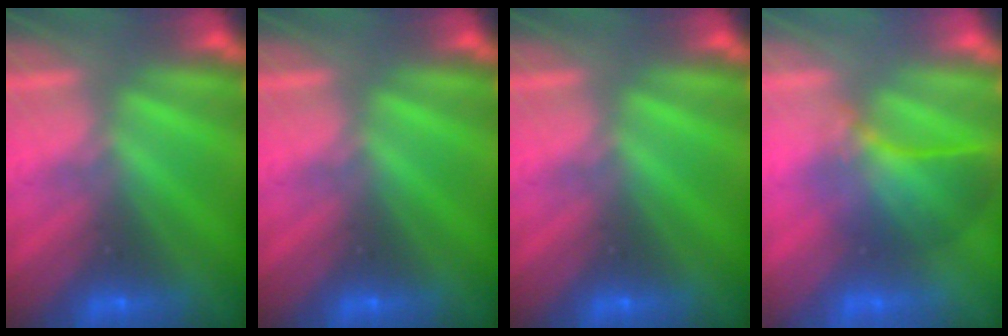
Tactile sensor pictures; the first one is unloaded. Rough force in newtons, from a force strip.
{"total": 0.0}
{"total": 0.0}
{"total": 3.8}